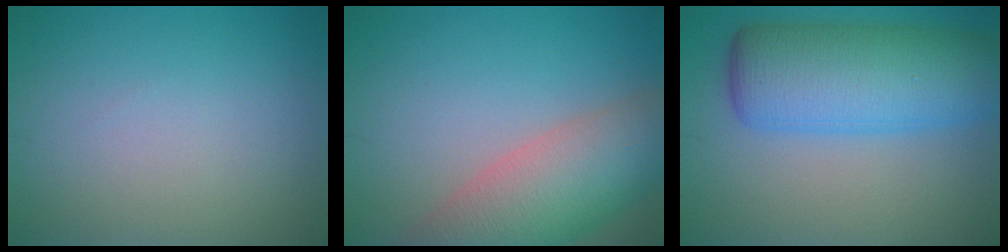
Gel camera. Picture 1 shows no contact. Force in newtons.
{"total": 8.9, "press": 8.9, "slide": 0.4}
{"total": 10.1, "press": 10.0, "slide": 0.2}